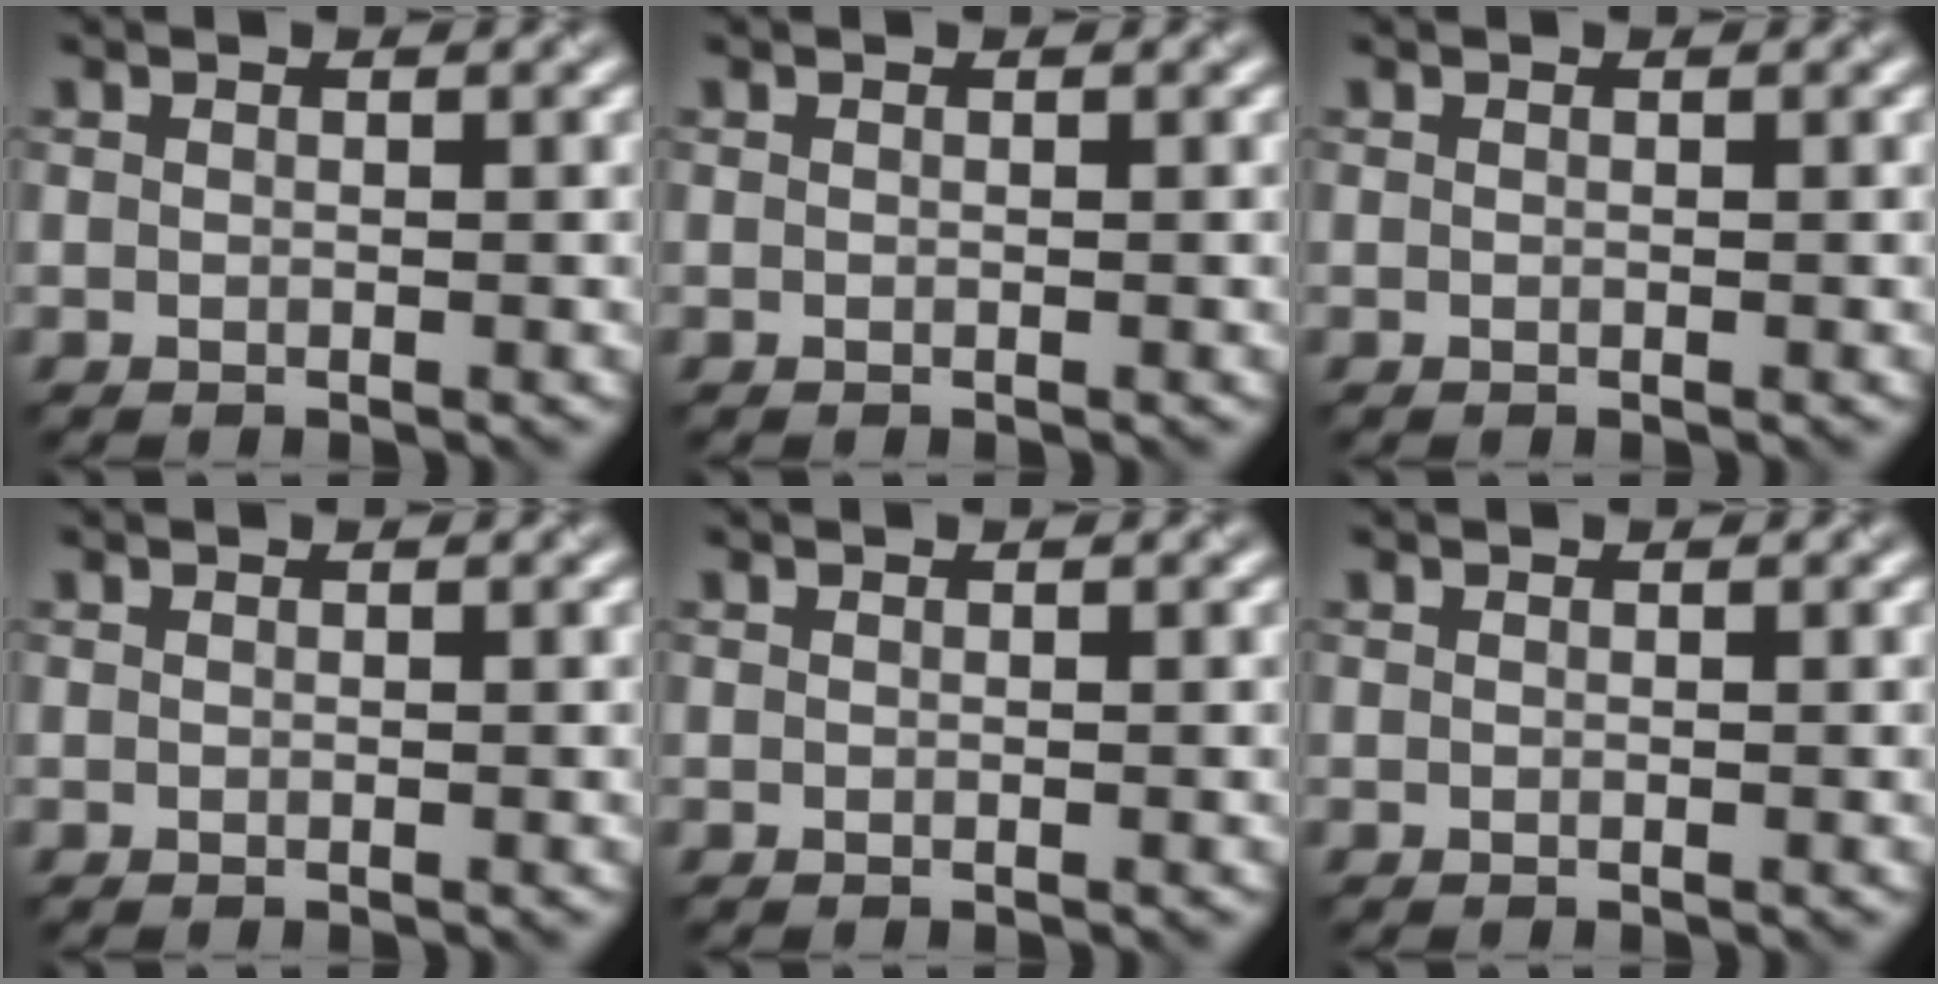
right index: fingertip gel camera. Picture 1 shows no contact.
{"total": 0.0}
{"total": 0.0}
{"total": 0.0}
{"total": 0.0}
{"total": 0.0}